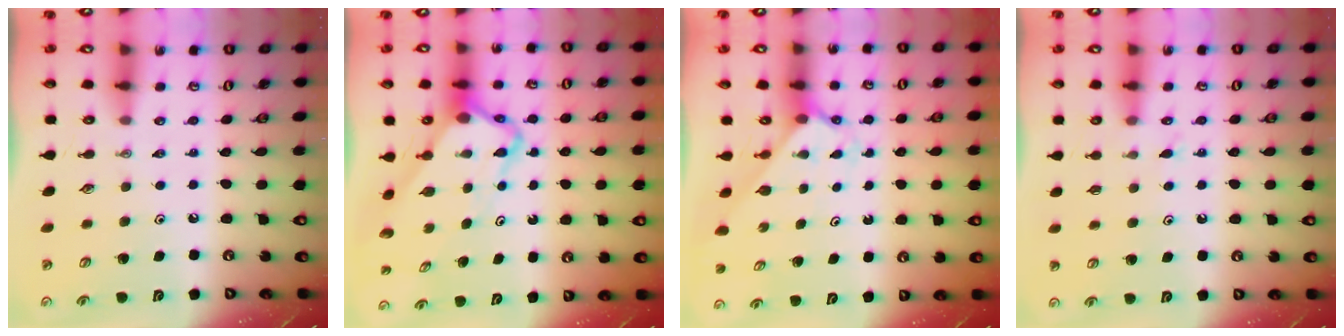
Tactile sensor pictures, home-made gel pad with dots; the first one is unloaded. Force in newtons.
{"total": 6.8, "press": 6.8, "slide": 0.4}
{"total": 2.3, "press": 2.3, "slide": 0.2}
{"total": 8.5, "press": 8.5, "slide": 0.5}